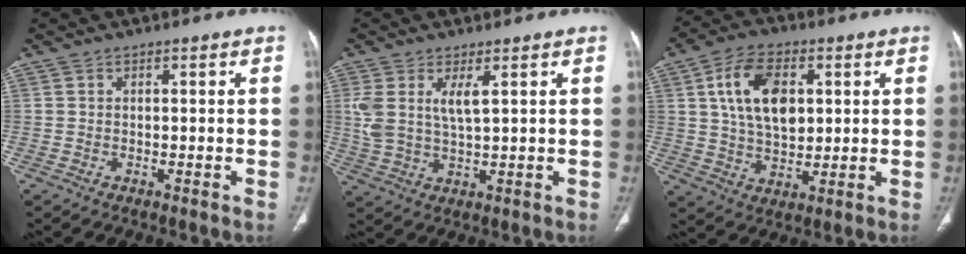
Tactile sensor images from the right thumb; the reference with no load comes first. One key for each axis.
{"total": 6.5, "fx": 2.3, "fy": 2.3, "fz": 5.7, "tx": -0.131, "ty": -0.011, "tz": 0.054}
{"total": 13.1, "fx": 3.3, "fy": 8.0, "fz": 9.8, "tx": -0.156, "ty": -0.005, "tz": 0.058}